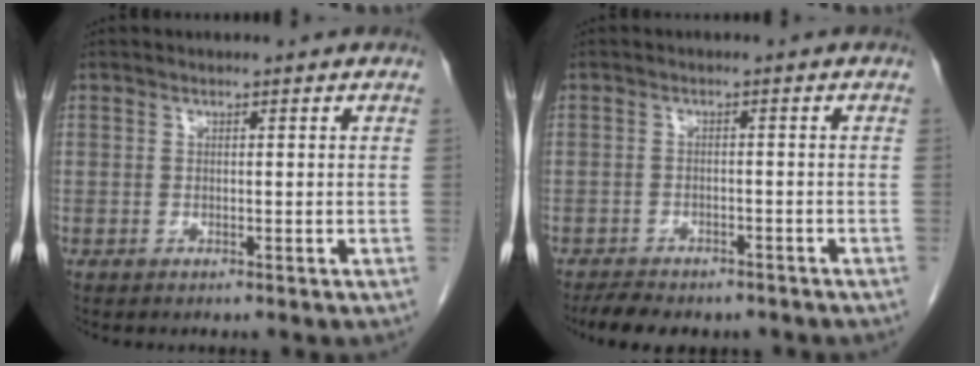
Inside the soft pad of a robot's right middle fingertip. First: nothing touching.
{"total": 7.1, "force": [-5.9, 2.5, 3.0], "torque": [-0.049, -0.006, -0.082]}